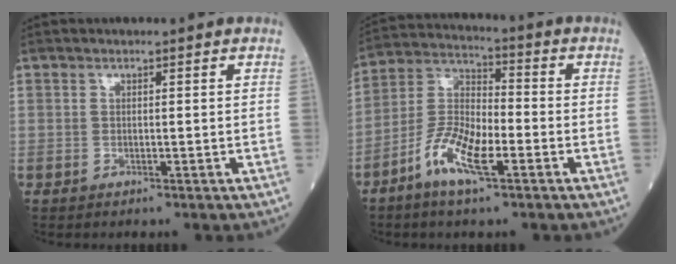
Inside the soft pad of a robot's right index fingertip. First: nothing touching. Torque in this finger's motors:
{"motor_torque": [0.47, -0.19, 0.27, 0.12]}